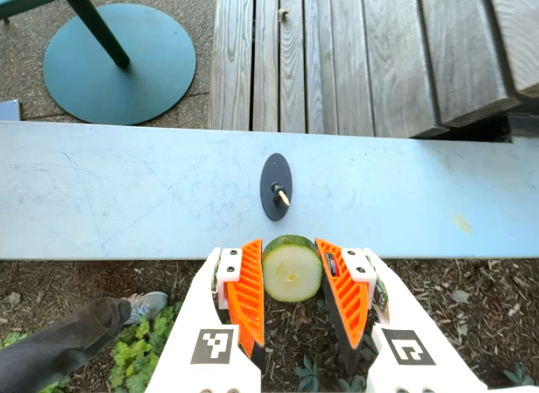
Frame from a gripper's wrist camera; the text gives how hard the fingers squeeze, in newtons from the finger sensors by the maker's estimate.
{"total": 10.5, "left": 10.4, "right": 10.6}